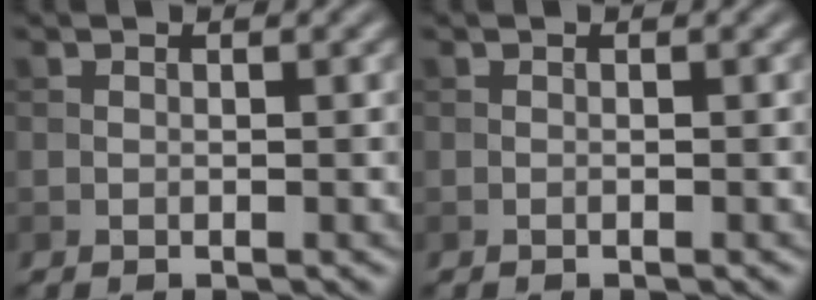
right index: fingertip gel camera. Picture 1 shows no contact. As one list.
[{"total": 0.0}]